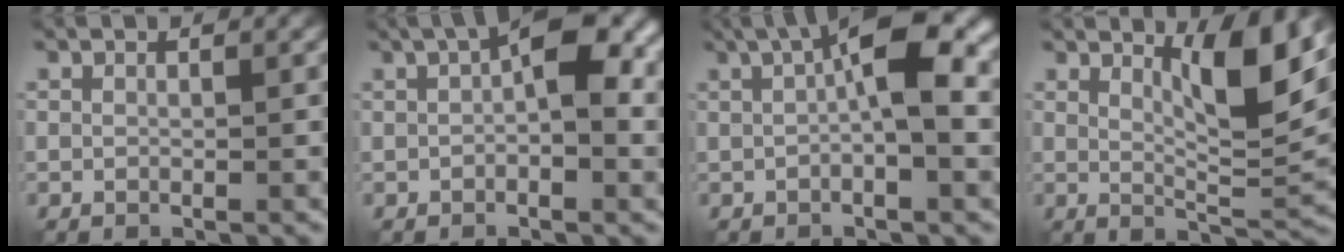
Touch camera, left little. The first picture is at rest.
{"total": 7.0, "force": [1.4, 2.9, 6.2], "torque": [-0.096, 0.016, 0.017]}
{"total": 8.9, "force": [1.6, 3.1, 8.2], "torque": [-0.135, 0.018, 0.015]}
{"total": 6.4, "force": [3.1, 1.4, 5.5], "torque": [-0.076, -0.007, 0.050]}